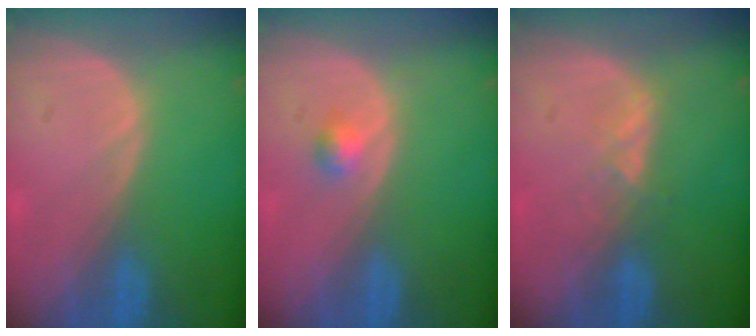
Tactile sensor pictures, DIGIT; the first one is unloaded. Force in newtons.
{"total": 1.8, "press": 1.6, "slide": 0.9}
{"total": 2.0, "press": 2.0, "slide": 0.3}